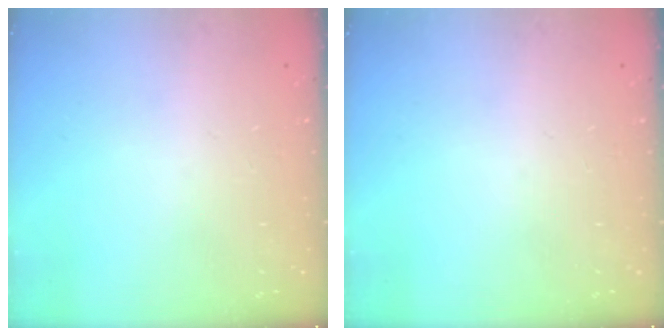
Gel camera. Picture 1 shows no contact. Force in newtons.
{"total": 0.0}